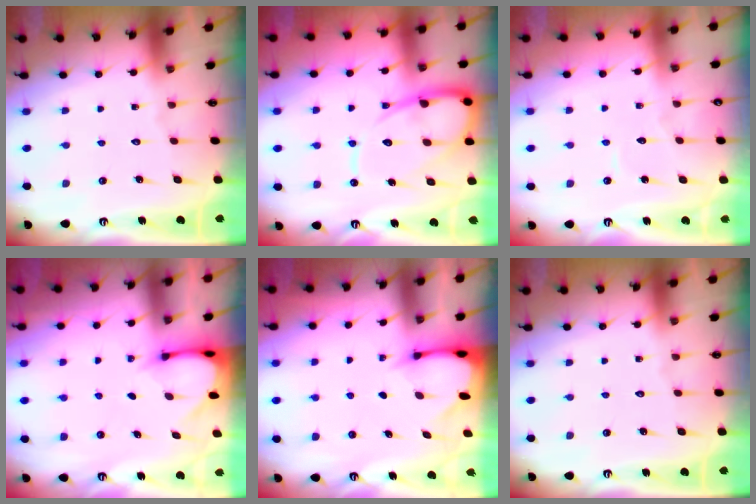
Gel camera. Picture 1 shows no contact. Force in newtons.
{"total": 13.6, "press": 13.5, "slide": 1.3}
{"total": 3.1, "press": 3.1, "slide": 0.3}
{"total": 2.8, "press": 2.8, "slide": 0.2}
{"total": 2.6, "press": 2.6, "slide": 0.3}
{"total": 0.0}